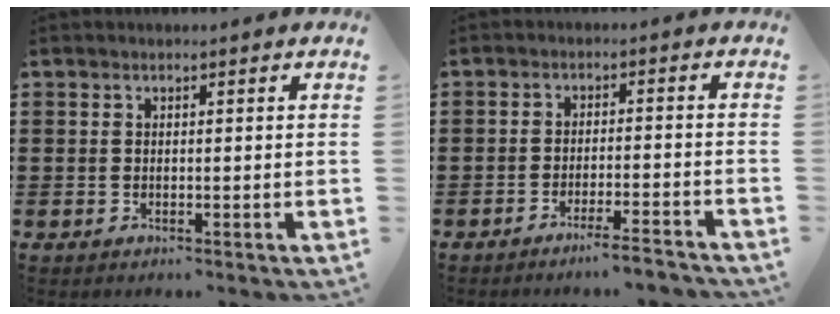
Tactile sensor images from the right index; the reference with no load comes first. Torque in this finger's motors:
{"motor_torque": [1.05, 1.09, -0.03, -0.01]}